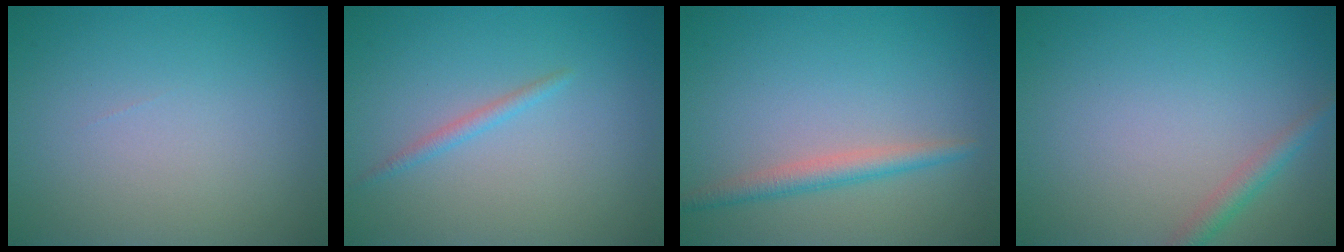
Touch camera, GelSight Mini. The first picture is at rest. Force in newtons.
{"total": 1.0, "press": 1.0, "slide": 0.1}
{"total": 2.3, "press": 2.3, "slide": 0.1}
{"total": 1.7, "press": 1.7, "slide": 0.1}